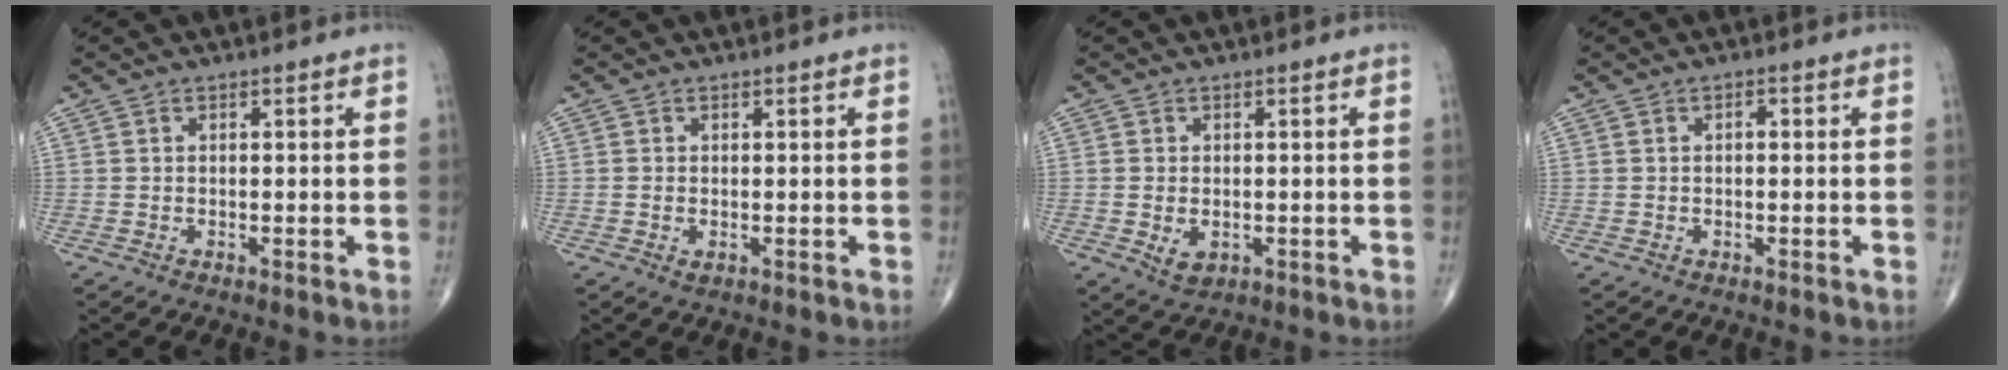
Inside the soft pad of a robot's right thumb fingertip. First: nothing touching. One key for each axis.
{"total": 0.8, "fx": -0.2, "fy": 0.5, "fz": 0.6, "tx": -0.009, "ty": 0.001, "tz": -0.002}
{"total": 3.4, "fx": -0.7, "fy": 2.3, "fz": 2.4, "tx": -0.032, "ty": -0.003, "tz": -0.002}
{"total": 1.0, "fx": 0.0, "fy": 0.5, "fz": 0.8, "tx": -0.006, "ty": 0.004, "tz": -0.003}